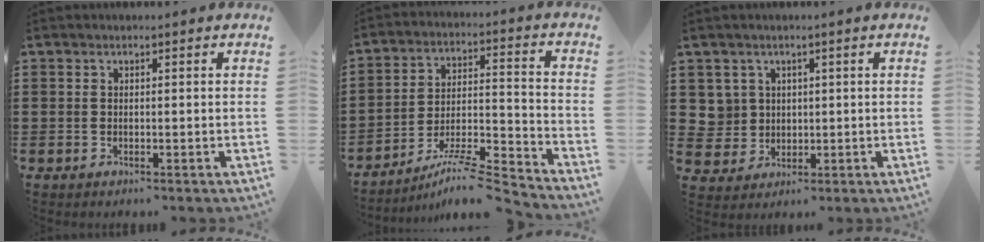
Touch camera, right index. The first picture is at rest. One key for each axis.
{"total": 8.3, "fx": -7.3, "fy": 0.2, "fz": 4.0, "tx": -0.061, "ty": 0.003, "tz": -0.141}
{"total": 3.8, "fx": 1.1, "fy": 3.6, "fz": 0.4, "tx": -0.029, "ty": 0.010, "tz": 0.021}